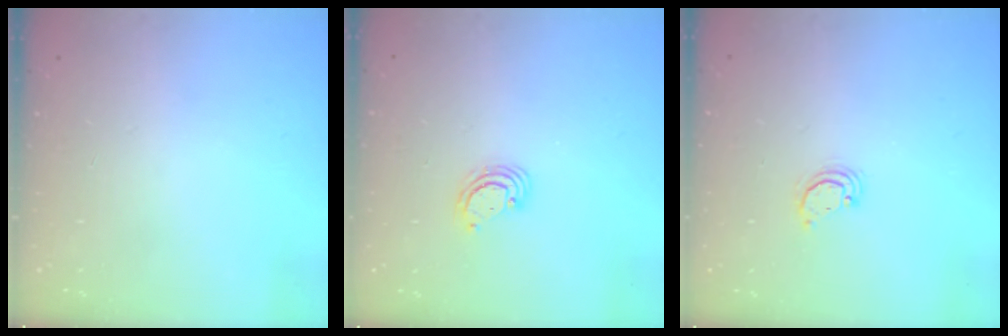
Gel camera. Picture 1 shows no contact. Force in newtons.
{"total": 2.4, "press": 2.4, "slide": 0.2}
{"total": 2.2, "press": 2.2, "slide": 0.3}